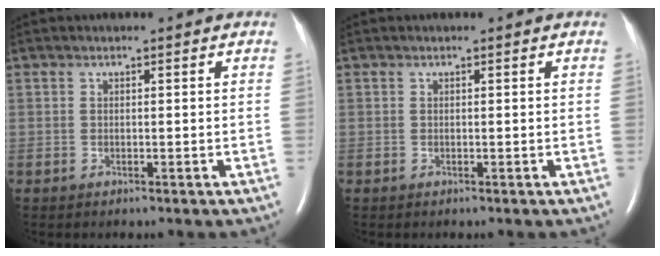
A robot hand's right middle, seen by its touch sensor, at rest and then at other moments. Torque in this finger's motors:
{"motor_torque": [0.00, -0.03, 0.00, 0.00]}